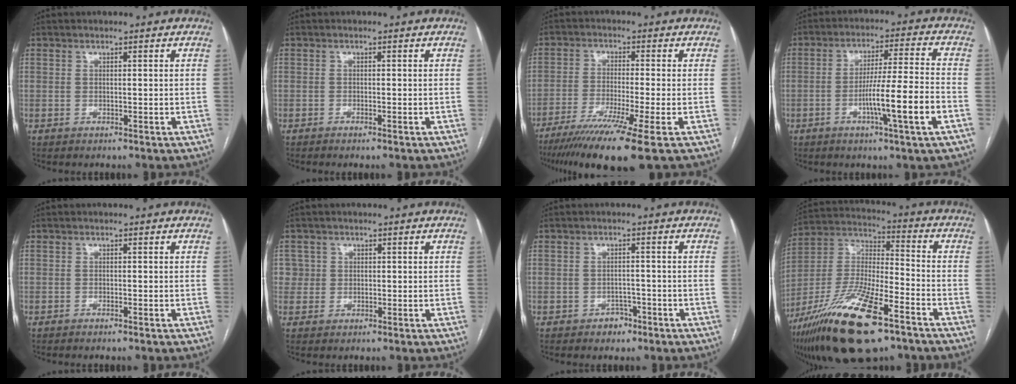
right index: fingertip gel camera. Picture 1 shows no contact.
{"total": 0.9, "force": [-0.7, 0.0, 0.5], "torque": [-0.012, -0.001, -0.011]}
{"total": 12.1, "force": [-8.0, -1.2, 9.0], "torque": [-0.157, -0.034, -0.131]}
{"total": 11.0, "force": [-3.8, -0.8, 10.3], "torque": [-0.176, -0.003, -0.065]}
{"total": 0.7, "force": [-0.6, 0.0, 0.3], "torque": [-0.010, -0.001, -0.008]}
{"total": 2.7, "force": [0.6, 2.6, -0.2], "torque": [0.024, 0.008, 0.005]}
{"total": 2.6, "force": [-1.7, 1.8, 0.8], "torque": [-0.007, 0.008, -0.019]}
{"total": 22.4, "force": [-13.9, 5.9, 16.5], "torque": [-0.341, -0.024, -0.248]}